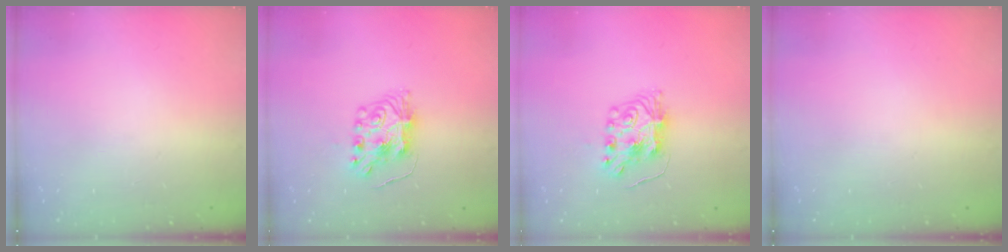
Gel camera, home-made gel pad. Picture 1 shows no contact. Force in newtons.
{"total": 7.8, "press": 7.8, "slide": 0.2}
{"total": 7.8, "press": 7.8, "slide": 0.2}
{"total": 0.0}